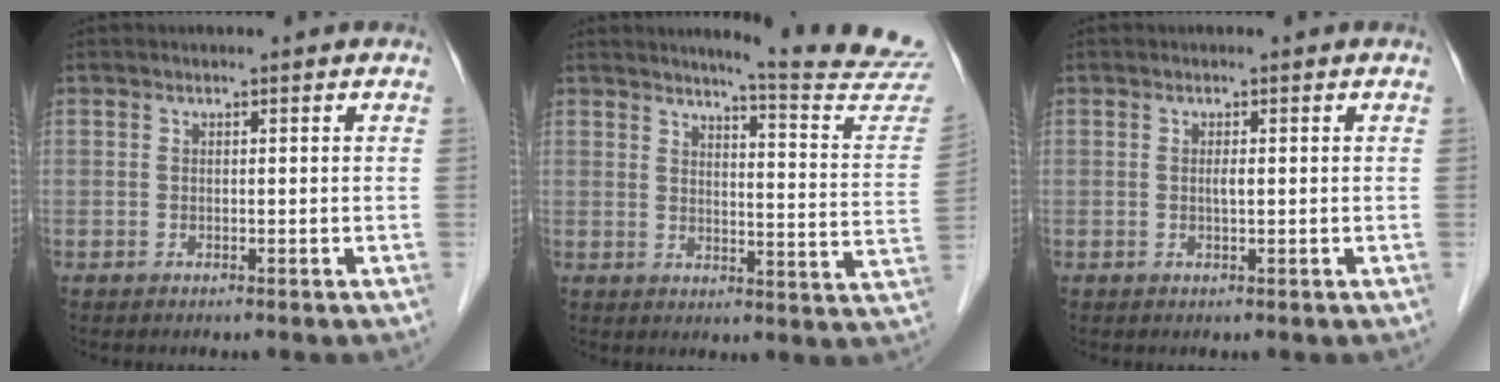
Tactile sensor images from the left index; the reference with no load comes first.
{"total": 16.0, "force": [15.3, -1.1, 4.6], "torque": [-0.058, -0.116, 0.163]}
{"total": 0.8, "force": [-0.2, 0.0, 0.8], "torque": [-0.016, -0.005, -0.003]}